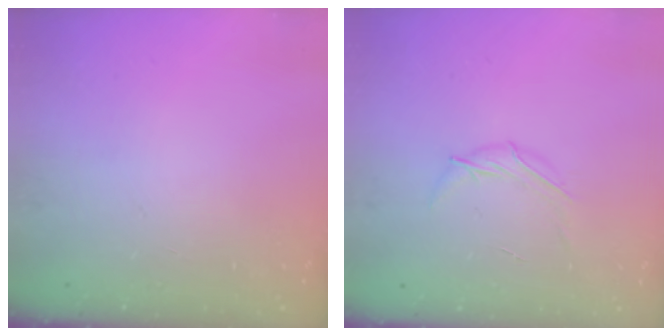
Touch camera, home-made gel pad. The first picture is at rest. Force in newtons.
{"total": 5.7, "press": 5.6, "slide": 0.7}